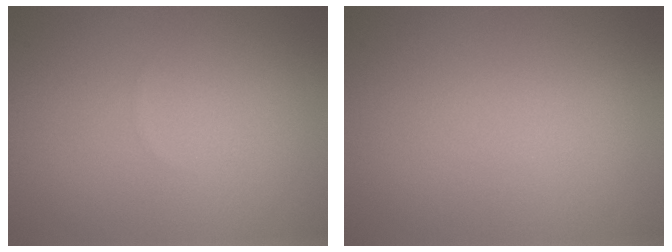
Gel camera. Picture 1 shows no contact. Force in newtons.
{"total": 0.0}